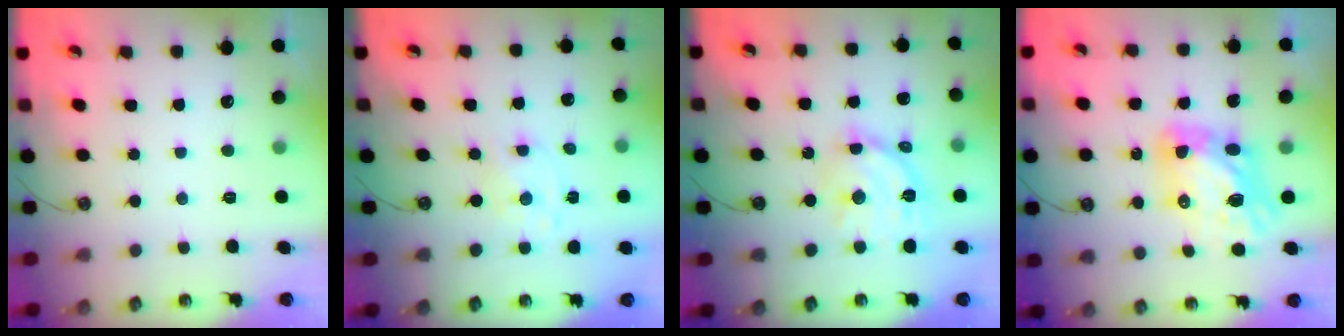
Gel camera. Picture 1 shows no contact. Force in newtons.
{"total": 1.8, "press": 1.8, "slide": 0.2}
{"total": 13.9, "press": 13.9, "slide": 1.2}
{"total": 11.0, "press": 10.9, "slide": 1.3}